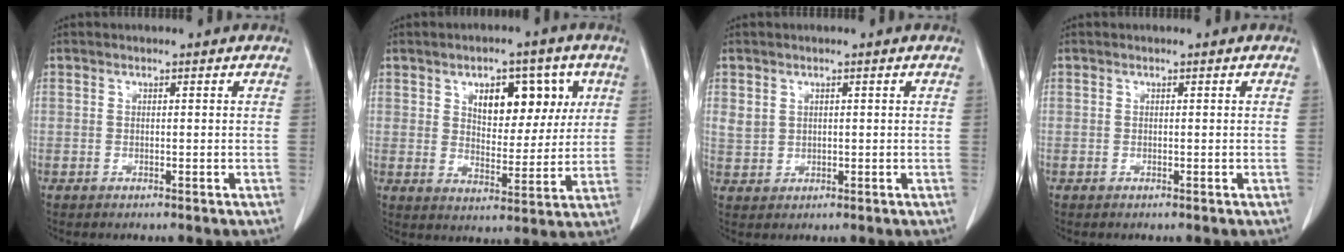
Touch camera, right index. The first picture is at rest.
{"total": 9.9, "force": [3.9, 5.2, 7.4], "torque": [-0.099, 0.014, 0.063]}
{"total": 2.6, "force": [1.0, 2.3, 0.8], "torque": [-0.013, 0.004, 0.025]}
{"total": 0.0}